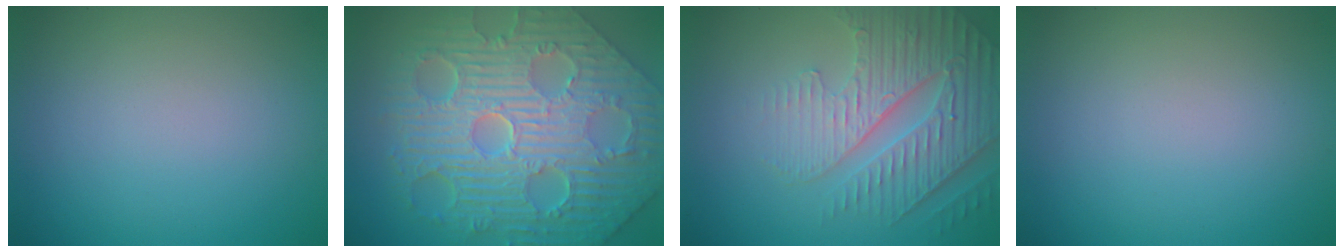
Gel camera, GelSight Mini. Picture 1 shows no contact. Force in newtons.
{"total": 12.2, "press": 8.0, "slide": 9.1}
{"total": 5.1, "press": 4.6, "slide": 2.3}
{"total": 0.0}